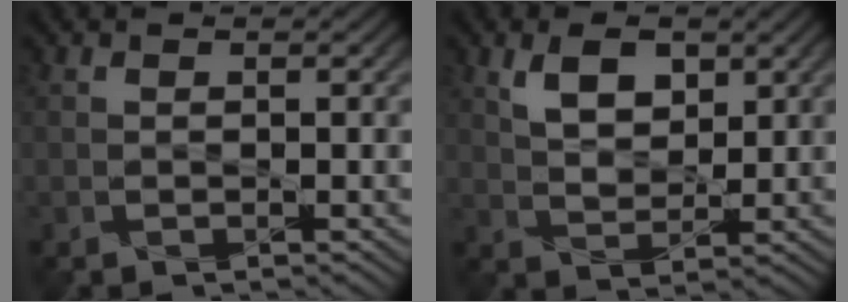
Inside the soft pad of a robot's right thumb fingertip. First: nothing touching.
{"total": 4.9, "force": [2.6, 2.8, 3.1], "torque": [-0.064, -0.001, 0.049]}